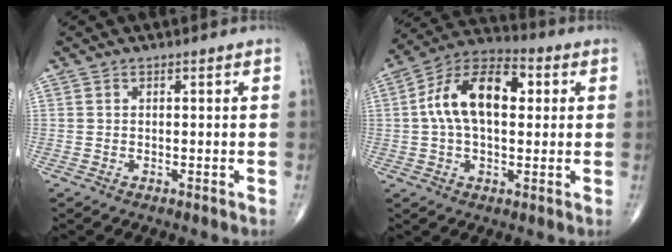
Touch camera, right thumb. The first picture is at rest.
{"total": 14.9, "force": [2.2, 8.3, 12.1], "torque": [-0.207, 0.032, 0.028]}